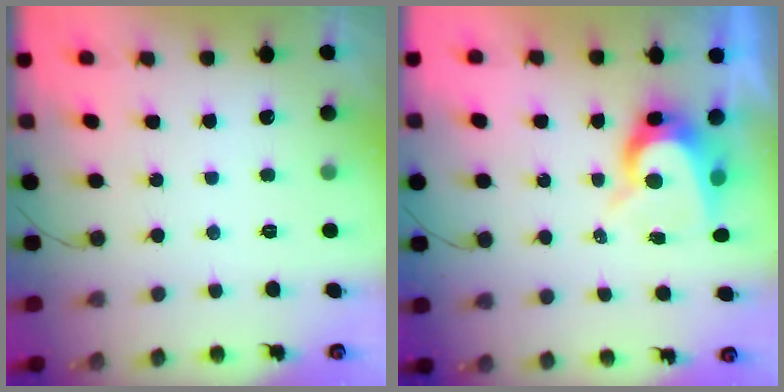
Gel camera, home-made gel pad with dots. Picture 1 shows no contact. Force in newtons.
{"total": 7.8, "press": 7.8, "slide": 0.5}